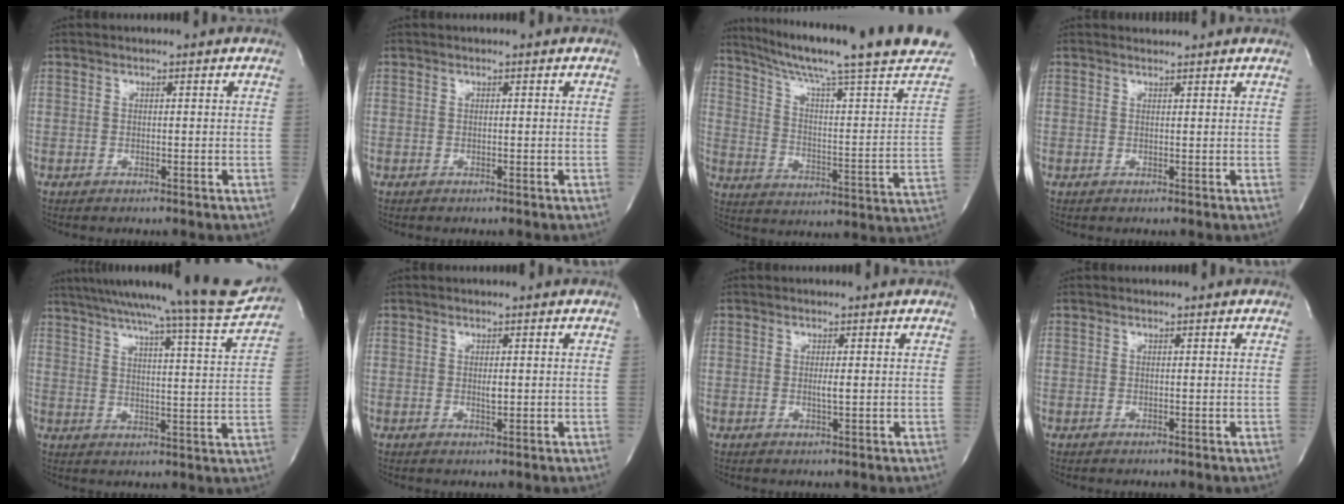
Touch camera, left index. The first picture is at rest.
{"total": 0.0}
{"total": 25.7, "force": [21.1, -0.9, 14.7], "torque": [-0.230, -0.053, 0.288]}
{"total": 0.9, "force": [0.9, -0.1, -0.1], "torque": [-0.009, -0.001, 0.016]}
{"total": 20.5, "force": [18.4, -1.3, 8.9], "torque": [-0.141, -0.045, 0.245]}
{"total": 1.2, "force": [0.1, 0.3, 1.1], "torque": [-0.022, -0.002, 0.003]}
{"total": 1.3, "force": [0.0, 0.0, 1.3], "torque": [-0.029, -0.003, 0.001]}
{"total": 0.0}